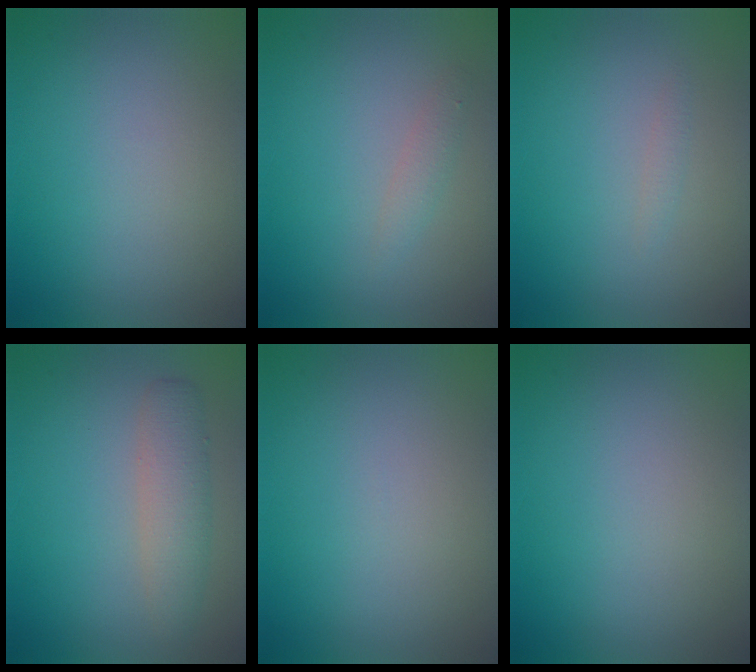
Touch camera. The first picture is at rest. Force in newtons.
{"total": 1.1, "press": 1.1, "slide": 0.0}
{"total": 0.5, "press": 0.5, "slide": 0.0}
{"total": 2.9, "press": 2.9, "slide": 0.1}
{"total": 0.0}
{"total": 0.0}